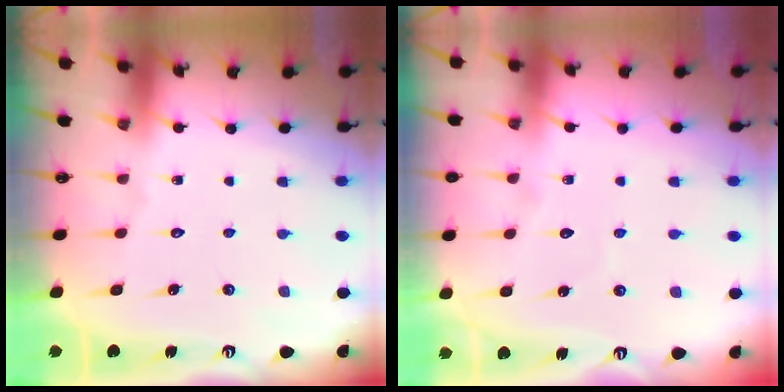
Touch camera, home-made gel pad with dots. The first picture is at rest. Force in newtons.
{"total": 2.6, "press": 2.6, "slide": 0.3}